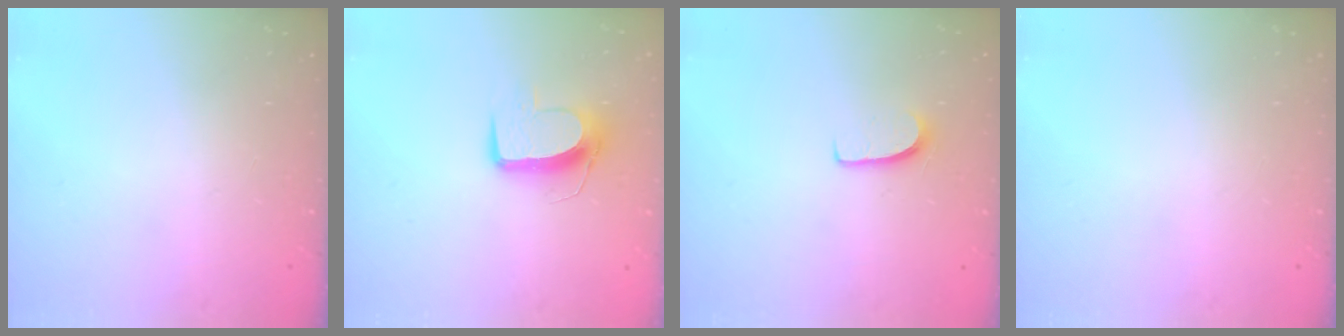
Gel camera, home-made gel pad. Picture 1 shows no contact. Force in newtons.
{"total": 10.2, "press": 10.1, "slide": 0.5}
{"total": 5.8, "press": 5.8, "slide": 0.5}
{"total": 0.0}